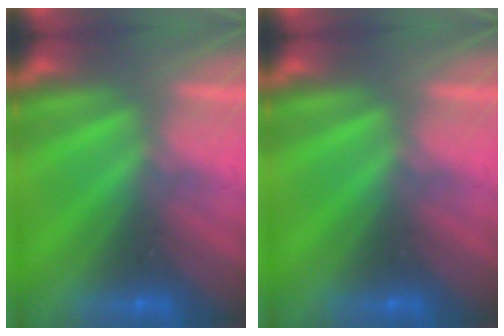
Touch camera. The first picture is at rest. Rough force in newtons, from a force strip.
{"total": 0.0}